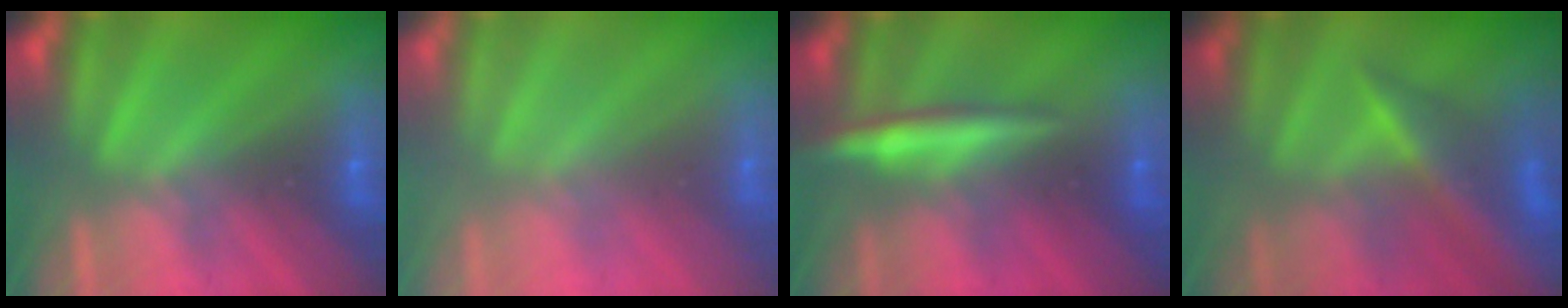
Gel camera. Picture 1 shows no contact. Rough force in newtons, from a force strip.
{"total": 2.4}
{"total": 2.7}
{"total": 6.7}